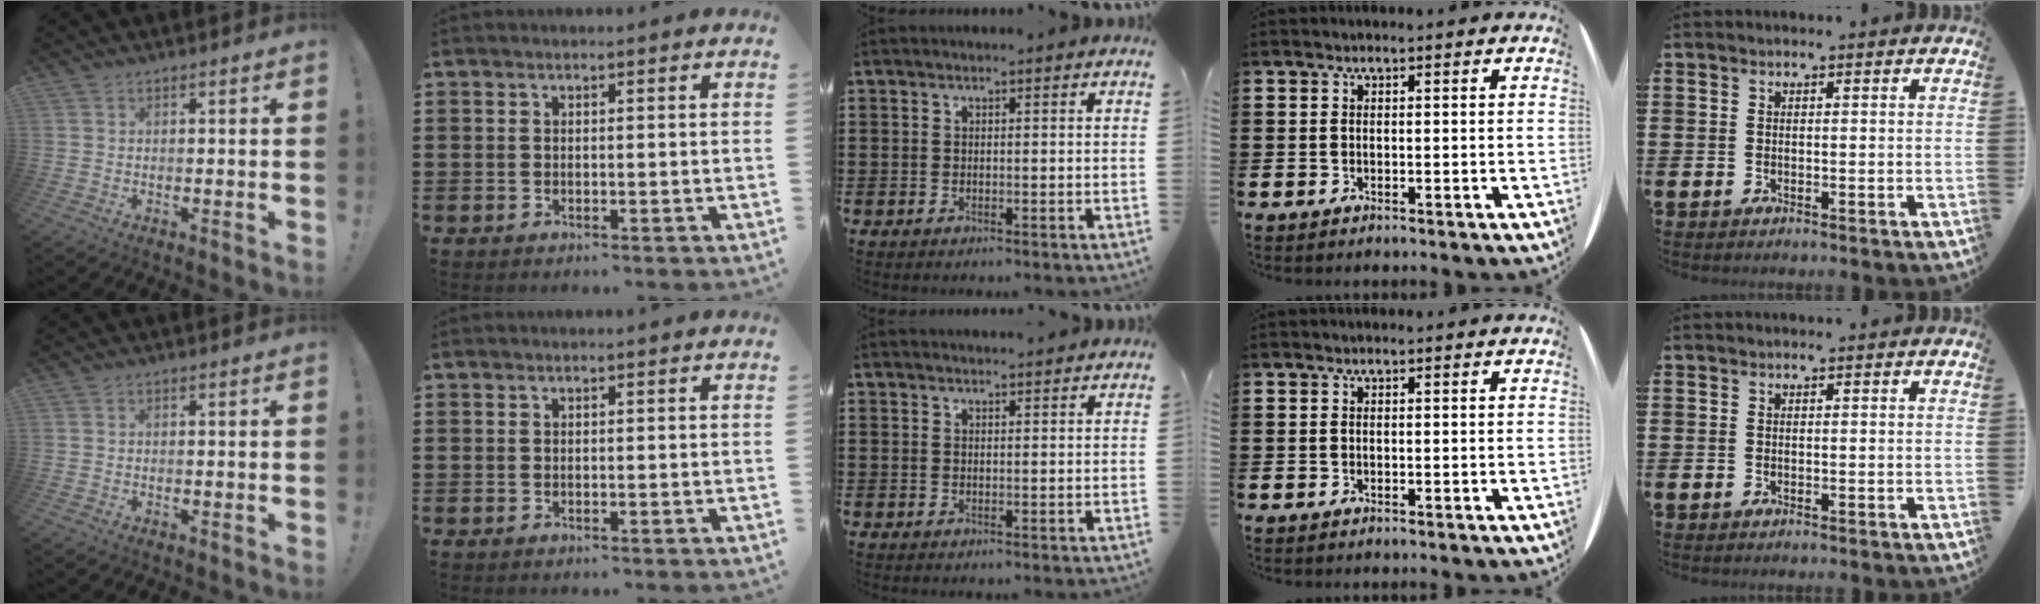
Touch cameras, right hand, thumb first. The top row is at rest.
{"middle": {"total": 1.2, "force": [1.2, -0.1, 0.0], "torque": [-0.003, -0.003, 0.024]}}